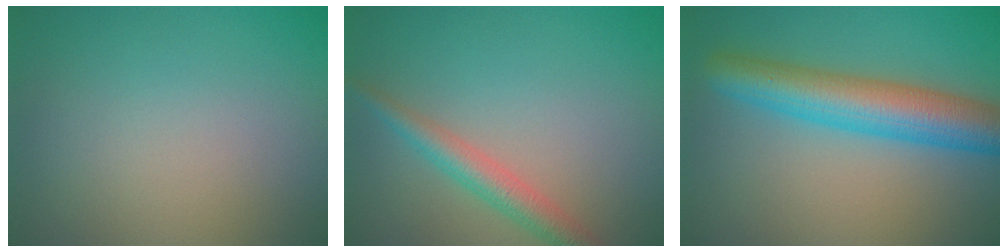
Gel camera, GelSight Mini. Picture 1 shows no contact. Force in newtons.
{"total": 2.9, "press": 2.9, "slide": 0.1}
{"total": 7.0, "press": 7.0, "slide": 0.2}